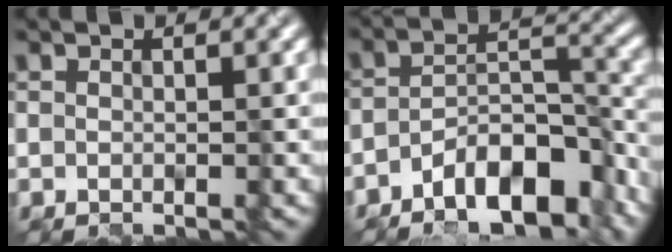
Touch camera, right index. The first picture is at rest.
{"total": 11.2, "force": [-7.2, 4.8, 7.1], "torque": [-0.122, -0.004, -0.113]}